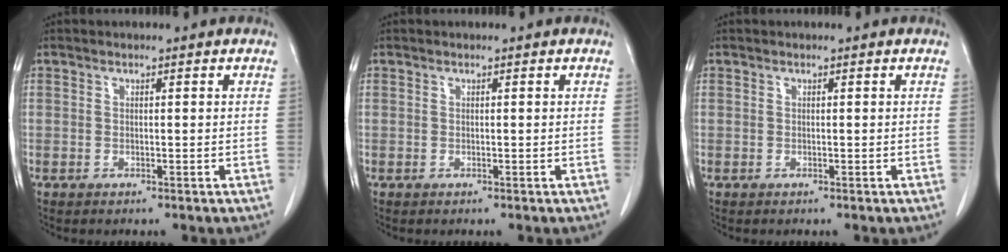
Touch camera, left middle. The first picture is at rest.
{"total": 0.0}
{"total": 0.0}